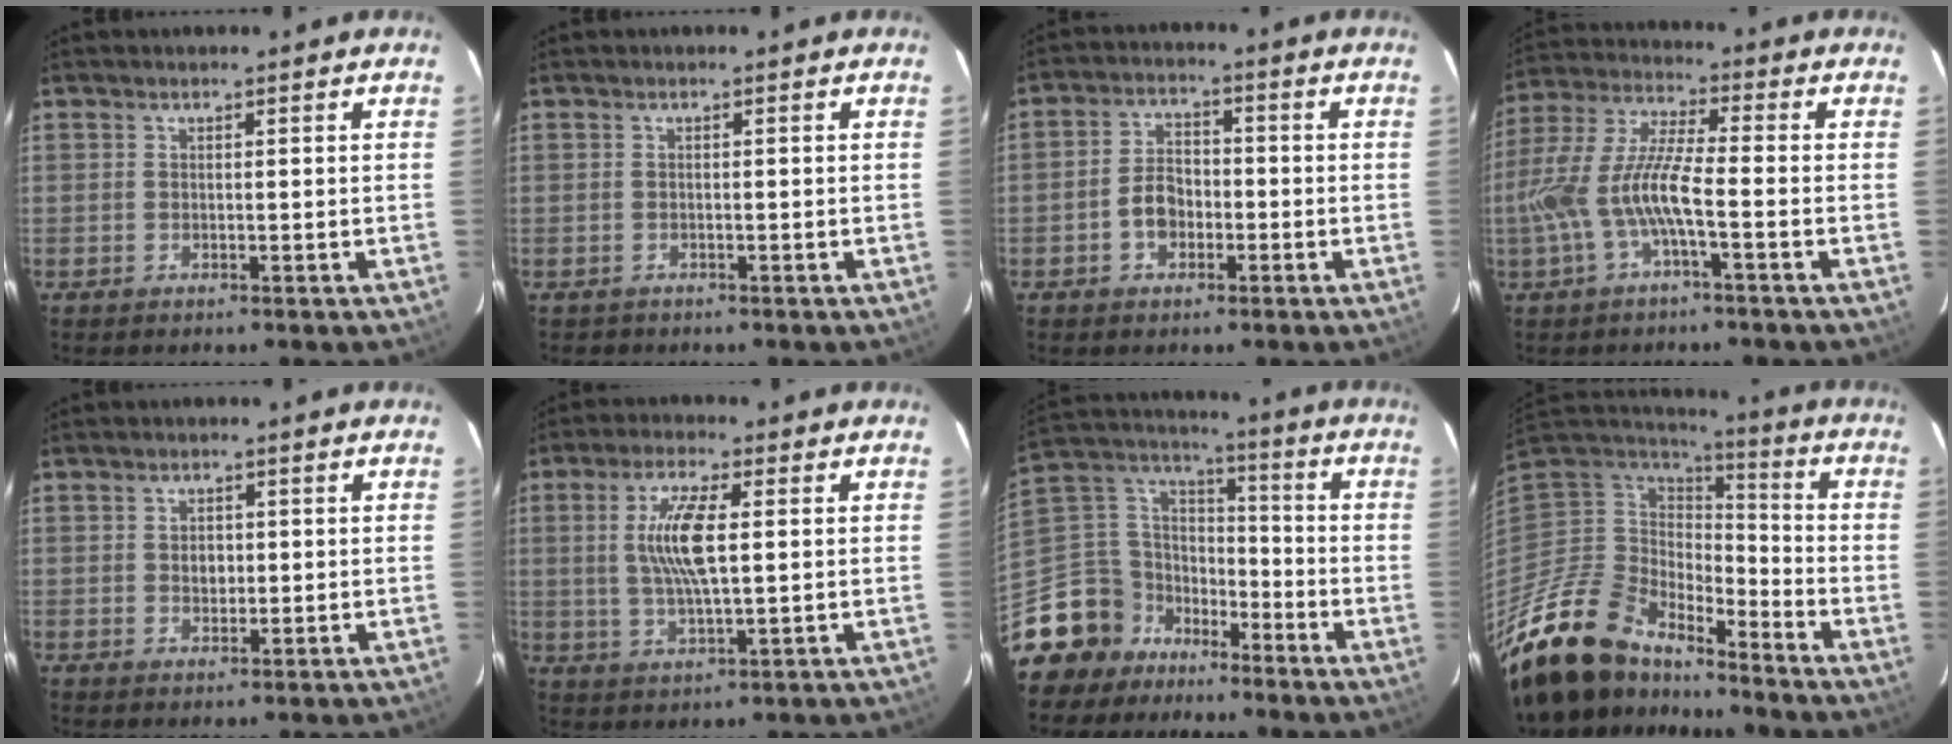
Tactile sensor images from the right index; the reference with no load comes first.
{"total": 1.0, "force": [-0.7, 0.6, -0.1], "torque": [-0.002, 0.001, -0.007]}
{"total": 5.4, "force": [-2.0, 3.9, 3.2], "torque": [-0.063, 0.016, -0.031]}
{"total": 11.6, "force": [-3.8, 2.0, 10.8], "torque": [-0.232, 0.002, -0.071]}
{"total": 2.3, "force": [0.1, 1.9, 1.3], "torque": [-0.020, 0.004, 0.001]}
{"total": 9.2, "force": [1.2, 2.2, 8.8], "torque": [-0.173, 0.002, 0.025]}
{"total": 14.0, "force": [-10.3, 9.3, 1.9], "torque": [-0.071, 0.057, -0.186]}
{"total": 19.5, "force": [-16.8, 7.4, 6.4], "torque": [-0.153, -0.013, -0.308]}